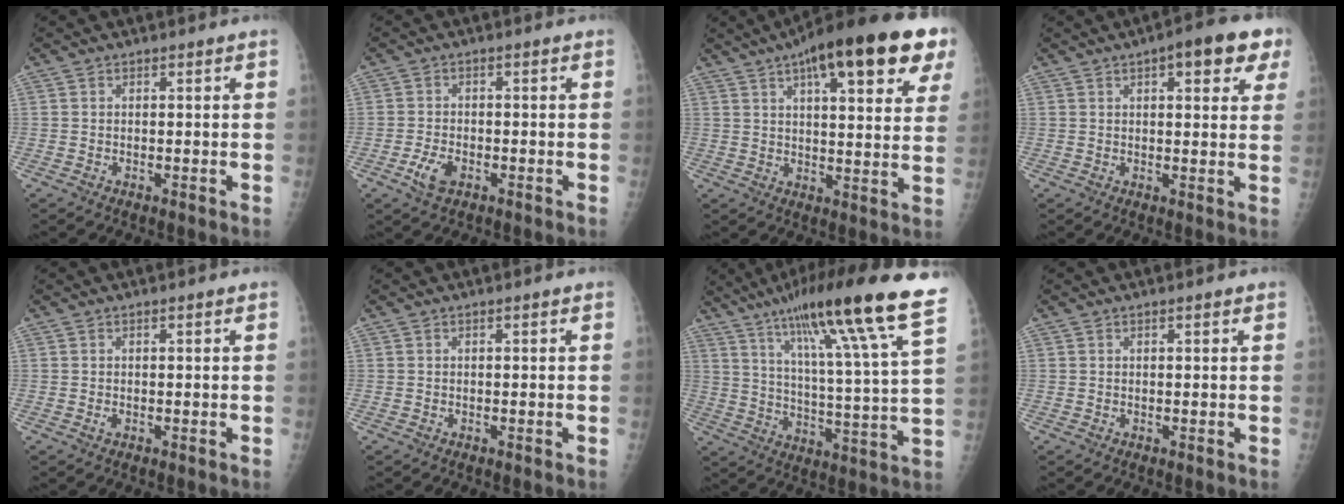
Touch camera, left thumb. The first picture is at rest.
{"total": 3.9, "force": [-1.8, 2.1, 2.7], "torque": [-0.056, 0.005, -0.032]}
{"total": 23.2, "force": [11.9, 6.6, 18.8], "torque": [-0.255, -0.002, 0.164]}
{"total": 10.4, "force": [5.1, 3.6, 8.4], "torque": [-0.074, -0.002, 0.055]}
{"total": 0.9, "force": [0.1, 0.4, 0.9], "torque": [-0.015, 0.004, 0.005]}
{"total": 0.0}
{"total": 23.6, "force": [15.7, 0.9, 17.5], "torque": [-0.260, -0.058, 0.233]}
{"total": 0.7, "force": [0.5, 0.1, 0.5], "torque": [-0.006, 0.001, 0.007]}